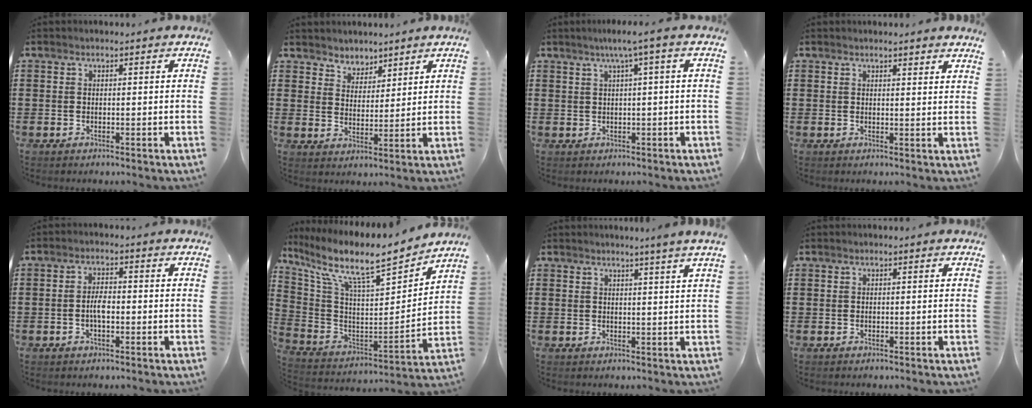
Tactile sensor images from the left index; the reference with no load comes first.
{"total": 3.8, "force": [3.4, 1.7, -0.5], "torque": [-0.009, -0.004, 0.063]}
{"total": 2.4, "force": [0.5, -0.2, 2.3], "torque": [-0.042, -0.003, 0.006]}
{"total": 1.8, "force": [1.7, -0.2, 0.5], "torque": [-0.015, -0.001, 0.033]}
{"total": 3.2, "force": [-0.8, 1.2, 2.9], "torque": [-0.060, 0.002, -0.019]}
{"total": 10.7, "force": [8.7, 1.8, 6.1], "torque": [-0.138, -0.065, 0.139]}
{"total": 2.4, "force": [1.9, -1.1, 1.0], "torque": [-0.020, -0.008, 0.035]}
{"total": 0.0}